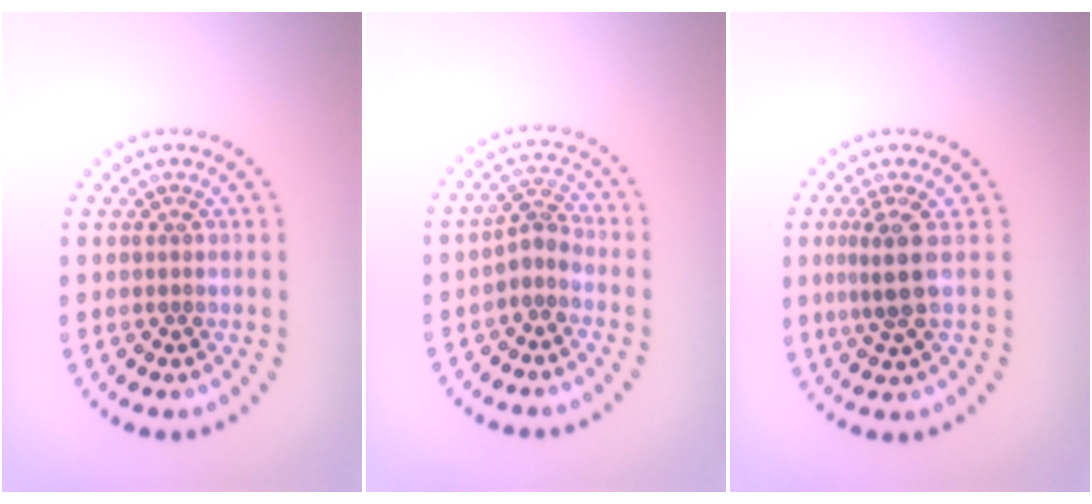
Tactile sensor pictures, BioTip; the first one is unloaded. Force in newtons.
{"total": 1.9, "press": 1.4, "slide": 1.3}
{"total": 2.8, "press": 2.1, "slide": 1.8}